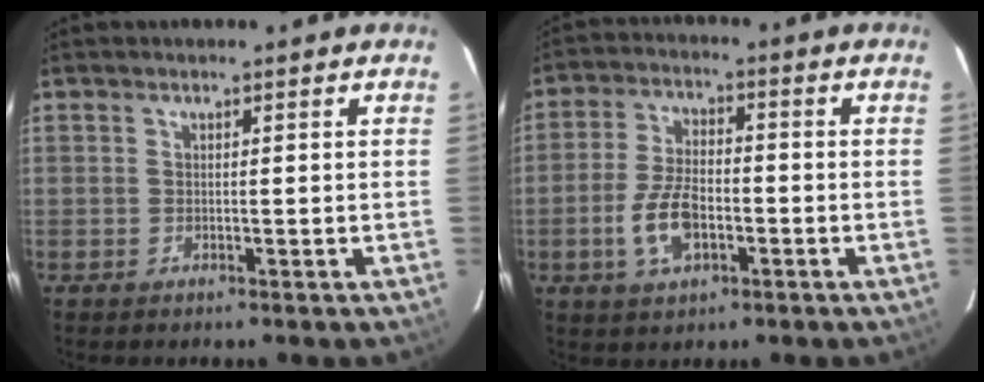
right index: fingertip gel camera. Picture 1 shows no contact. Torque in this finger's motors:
{"motor_torque": [1.20, -0.49, 0.65, 0.08]}